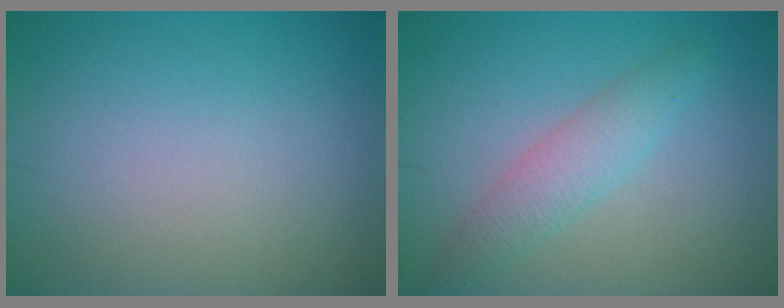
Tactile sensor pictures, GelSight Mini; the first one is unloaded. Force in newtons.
{"total": 2.9, "press": 2.9, "slide": 0.1}